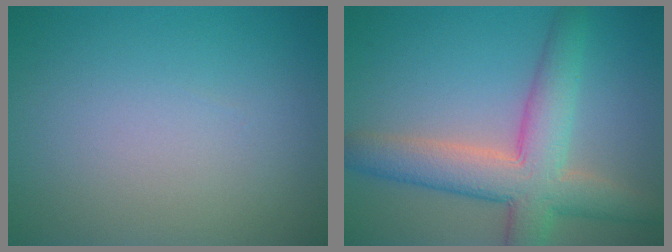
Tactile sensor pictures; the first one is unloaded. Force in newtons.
{"total": 7.2, "press": 7.2, "slide": 0.4}